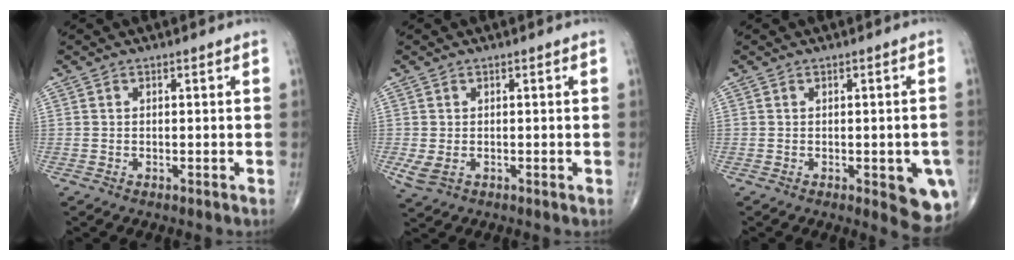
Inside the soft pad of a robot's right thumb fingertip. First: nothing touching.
{"total": 2.7, "force": [-0.3, 1.9, 2.0], "torque": [-0.049, -0.007, 0.002]}
{"total": 6.8, "force": [-2.0, 2.5, 5.9], "torque": [-0.051, -0.008, -0.018]}